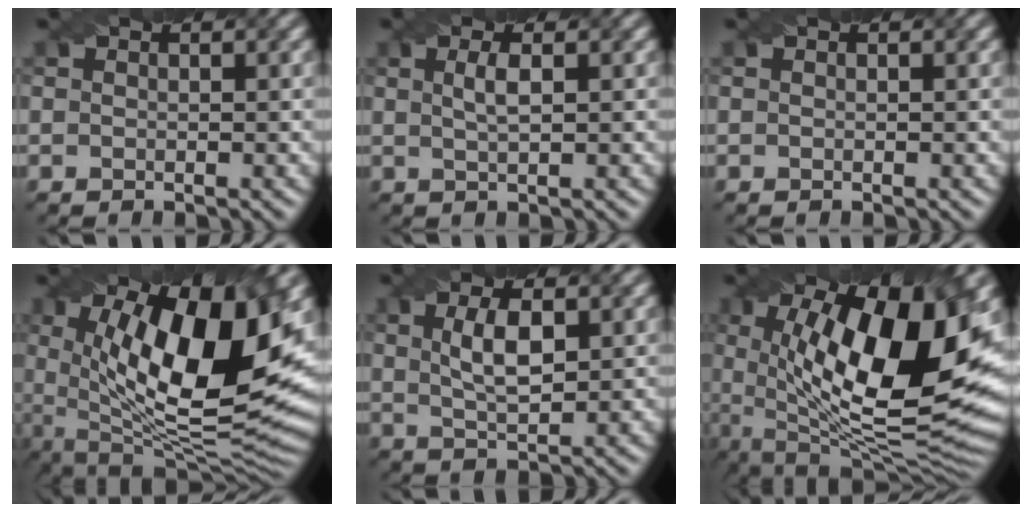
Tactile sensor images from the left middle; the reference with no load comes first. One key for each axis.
{"total": 1.6, "fx": 0.2, "fy": 0.4, "fz": 1.6, "tx": -0.028, "ty": 0.004, "tz": 0.004}
{"total": 0.0}
{"total": 16.4, "fx": 3.3, "fy": 6.3, "fz": 14.7, "tx": -0.223, "ty": -0.007, "tz": 0.048}
{"total": 3.6, "fx": 0.6, "fy": 1.3, "fz": 3.3, "tx": -0.068, "ty": 0.002, "tz": 0.016}
{"total": 17.5, "fx": 2.8, "fy": 6.6, "fz": 15.9, "tx": -0.233, "ty": 0.000, "tz": 0.040}